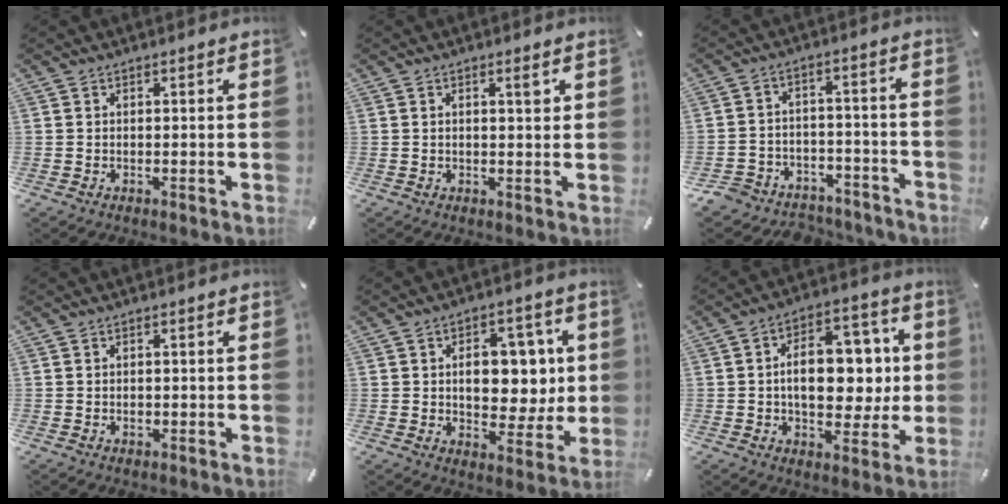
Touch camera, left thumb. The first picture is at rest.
{"total": 2.2, "force": [0.9, 0.5, 2.0], "torque": [-0.033, -0.001, 0.010]}
{"total": 7.2, "force": [-5.1, 4.8, 1.7], "torque": [-0.028, 0.033, -0.096]}
{"total": 0.8, "force": [-0.1, 0.7, 0.4], "torque": [-0.009, 0.002, -0.004]}
{"total": 12.0, "force": [1.9, 8.3, 8.4], "torque": [-0.103, -0.008, 0.031]}
{"total": 15.1, "force": [0.8, 9.9, 11.4], "torque": [-0.156, 0.008, 0.018]}